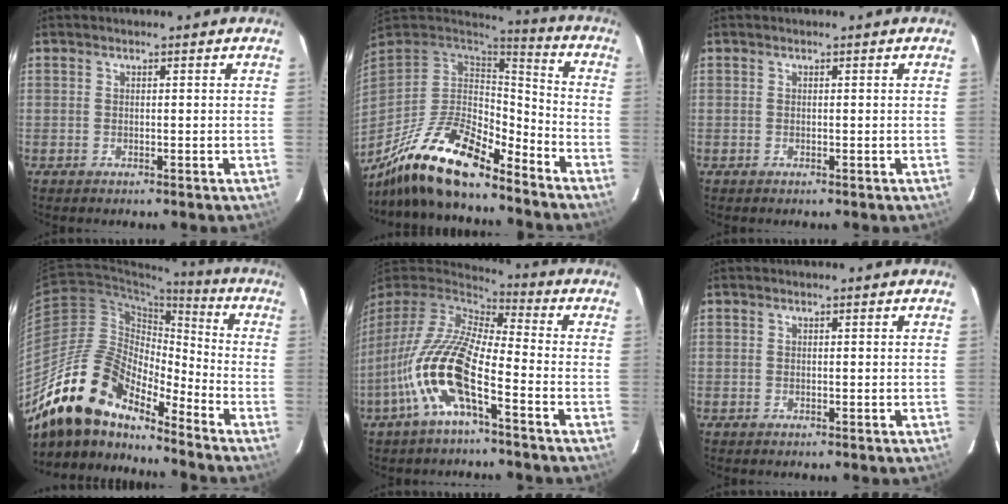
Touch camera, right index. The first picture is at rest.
{"total": 19.8, "force": [-14.9, 5.8, 11.7], "torque": [-0.238, -0.022, -0.275]}
{"total": 0.0}
{"total": 18.2, "force": [-14.7, 5.7, 9.1], "torque": [-0.162, -0.007, -0.286]}
{"total": 16.1, "force": [-6.8, 4.5, 13.9], "torque": [-0.280, -0.017, -0.139]}
{"total": 0.0}